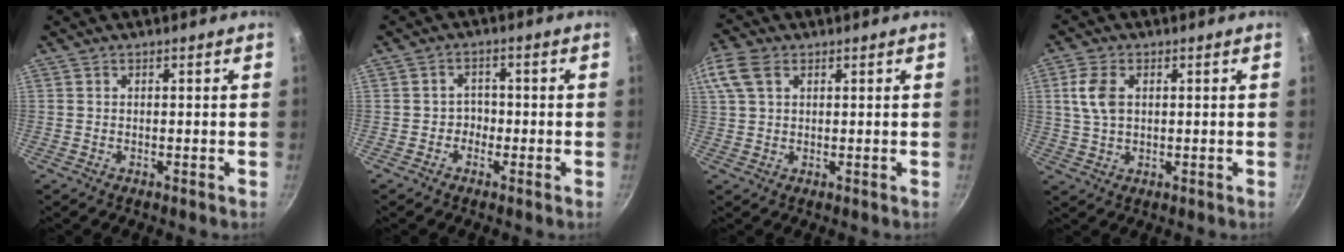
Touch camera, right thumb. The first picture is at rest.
{"total": 2.4, "force": [-0.9, 2.1, 0.7], "torque": [0.013, 0.010, -0.016]}
{"total": 7.0, "force": [3.0, 4.3, 4.6], "torque": [-0.099, 0.016, 0.057]}
{"total": 6.2, "force": [1.6, 3.8, 4.6], "torque": [-0.089, 0.001, 0.030]}